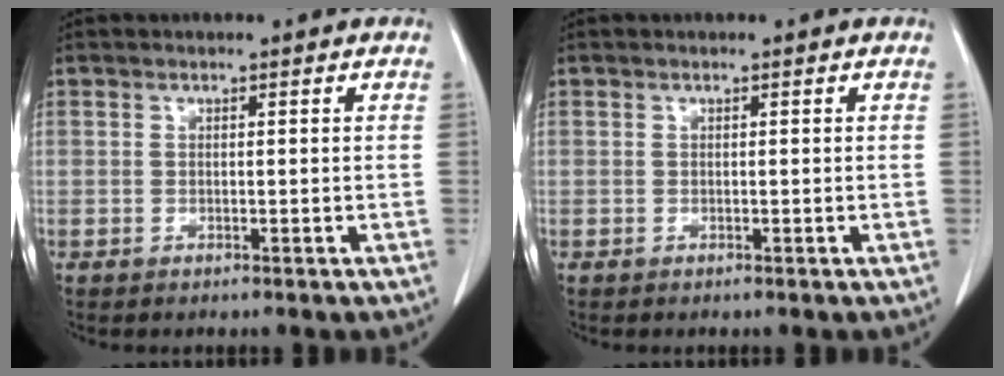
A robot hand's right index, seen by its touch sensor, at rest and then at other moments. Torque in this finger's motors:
{"motor_torque": [0.00, 0.00, 0.00, 0.00]}